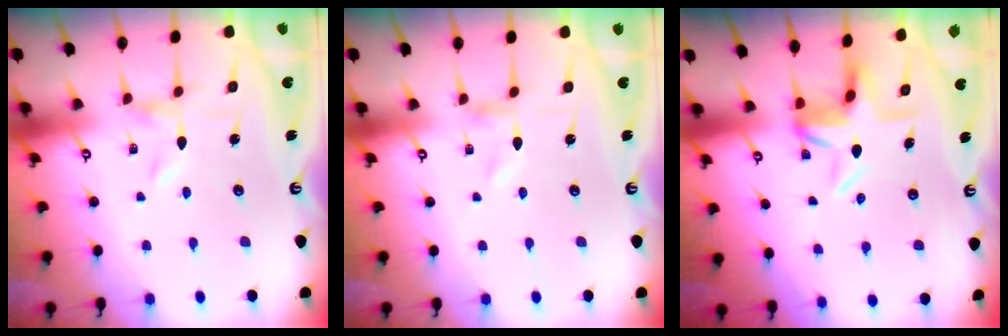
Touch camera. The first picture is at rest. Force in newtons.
{"total": 0.0}
{"total": 4.7, "press": 4.1, "slide": 2.4}